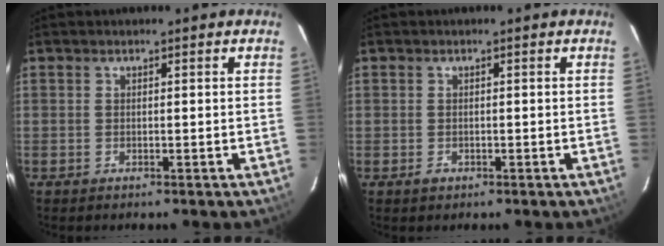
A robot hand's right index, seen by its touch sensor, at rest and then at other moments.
{"total": 1.4, "force": [-0.6, 1.2, 0.3], "torque": [-0.005, 0.002, -0.006]}